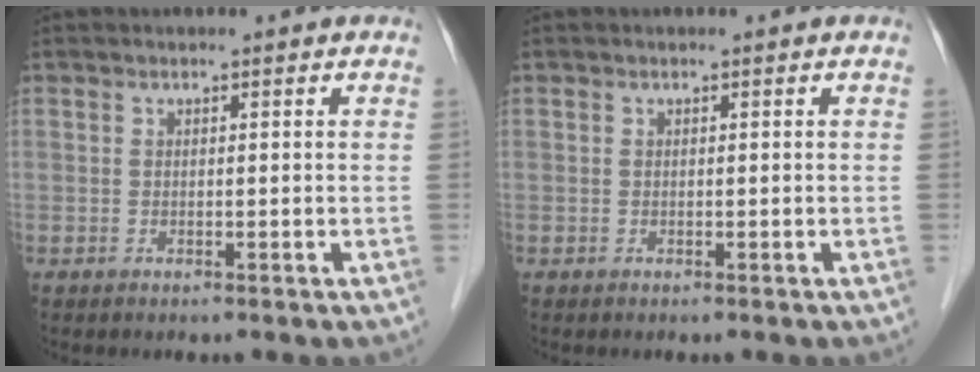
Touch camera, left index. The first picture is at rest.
{"total": 0.0}